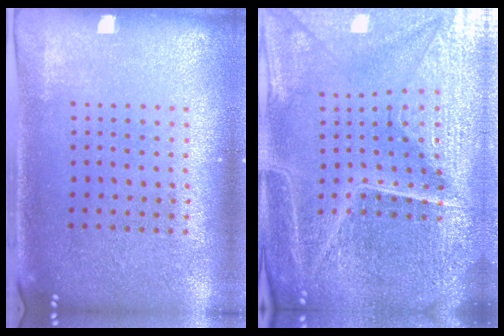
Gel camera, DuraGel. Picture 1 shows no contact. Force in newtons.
{"total": 6.2, "press": 5.5, "slide": 2.9}